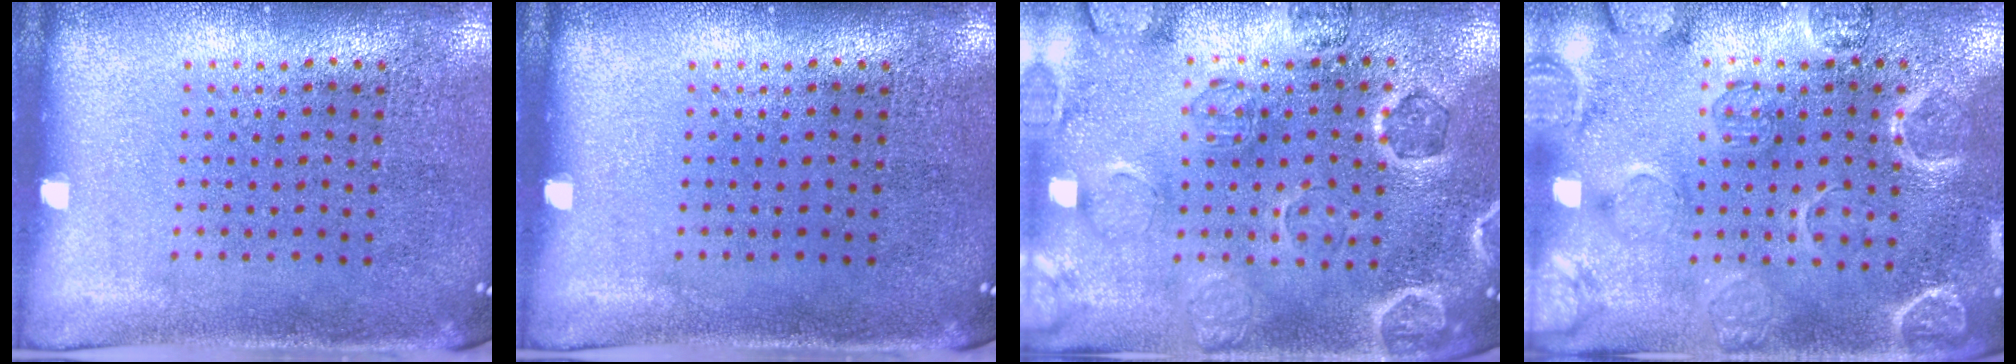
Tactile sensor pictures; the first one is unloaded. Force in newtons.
{"total": 0.0}
{"total": 1.0, "press": 0.9, "slide": 0.3}
{"total": 2.5, "press": 2.5, "slide": 0.2}